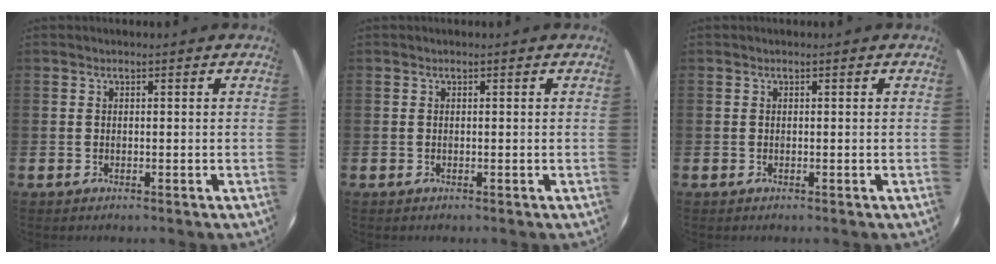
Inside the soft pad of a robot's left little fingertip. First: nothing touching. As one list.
[{"total": 0.0}, {"total": 0.0}]